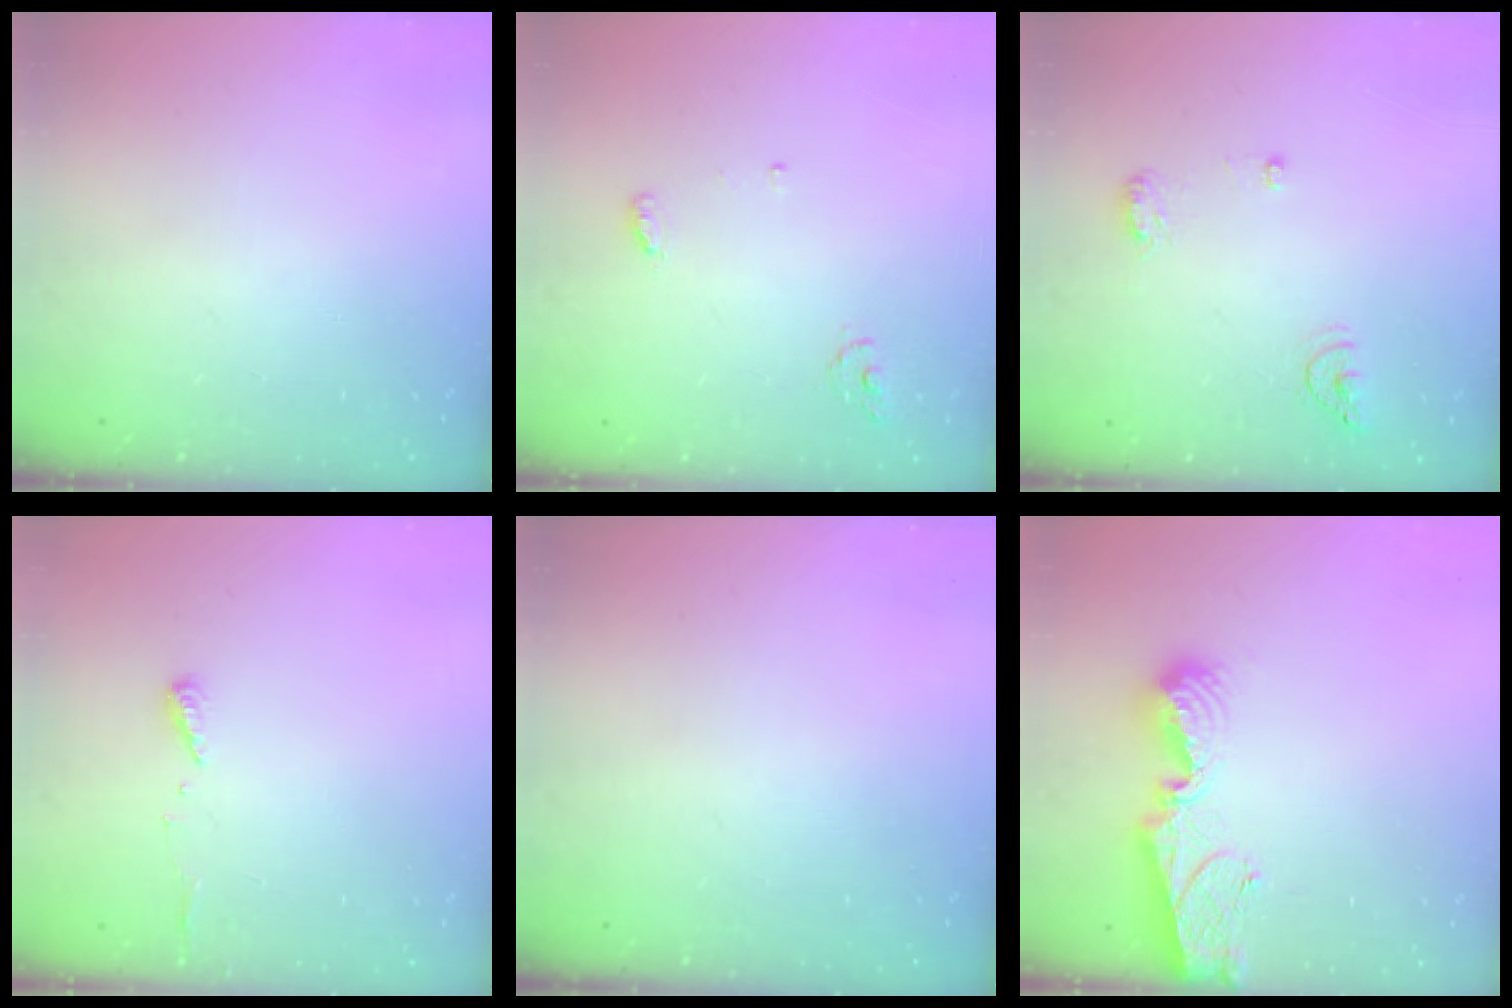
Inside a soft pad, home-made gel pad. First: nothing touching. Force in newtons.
{"total": 5.1, "press": 5.1, "slide": 0.4}
{"total": 11.0, "press": 8.3, "slide": 7.1}
{"total": 6.3, "press": 6.3, "slide": 0.5}
{"total": 0.0}
{"total": 9.2, "press": 9.2, "slide": 1.1}